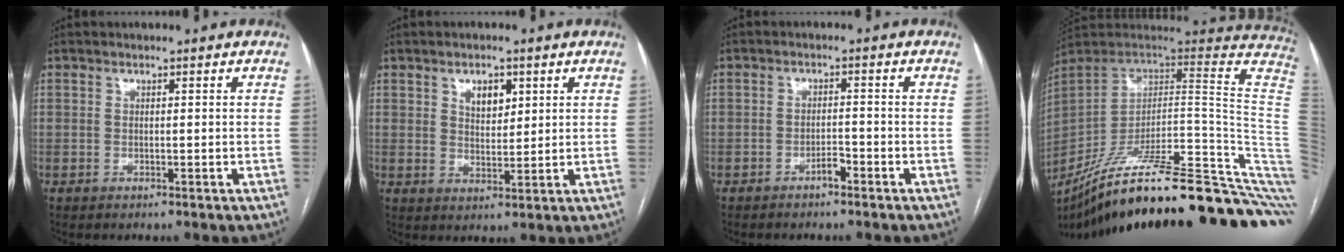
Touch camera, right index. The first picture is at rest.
{"total": 4.4, "force": [1.9, 2.5, 3.0], "torque": [-0.049, 0.002, 0.036]}
{"total": 2.2, "force": [-1.7, 0.7, 1.2], "torque": [-0.019, 0.004, -0.030]}
{"total": 34.6, "force": [-25.0, 0.6, 23.9], "torque": [-0.200, -0.032, -0.347]}